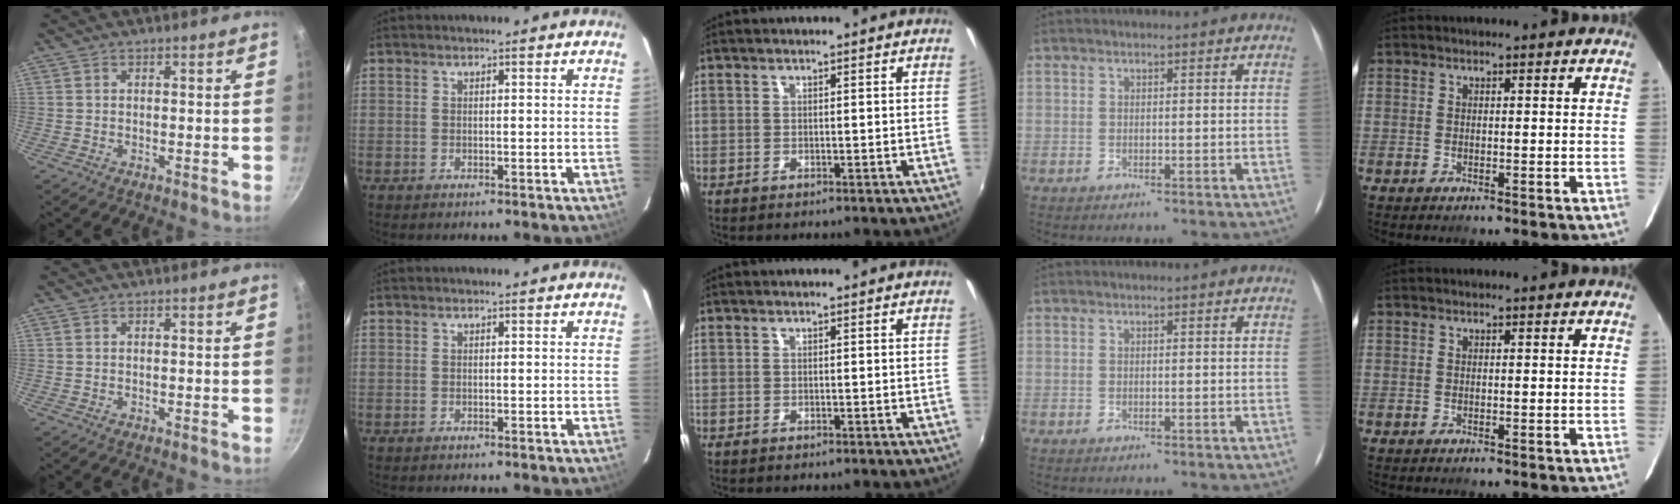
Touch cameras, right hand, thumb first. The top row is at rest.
{}